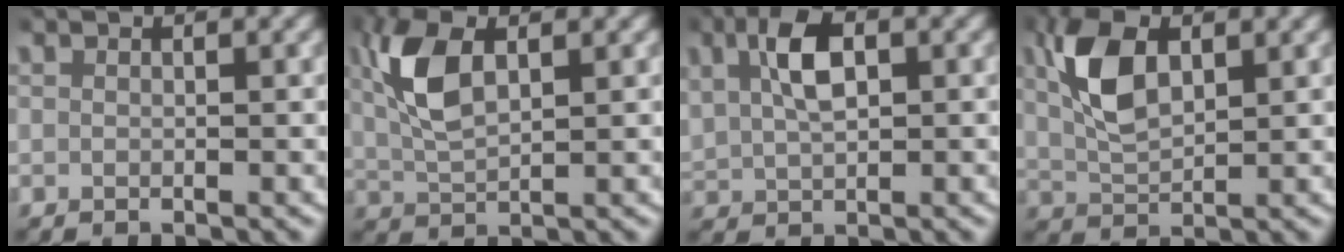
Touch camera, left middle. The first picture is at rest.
{"total": 5.6, "force": [1.7, 2.7, 4.6], "torque": [-0.114, 0.003, 0.031]}
{"total": 4.6, "force": [1.5, 2.7, 3.5], "torque": [-0.071, 0.008, 0.028]}
{"total": 5.6, "force": [1.7, 3.0, 4.4], "torque": [-0.106, -0.001, 0.031]}